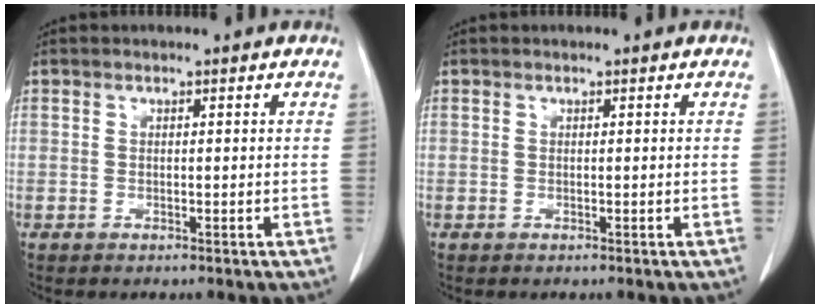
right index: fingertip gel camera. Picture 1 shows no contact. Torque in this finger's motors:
{"motor_torque": [0.00, 0.00, 0.00, 0.00]}